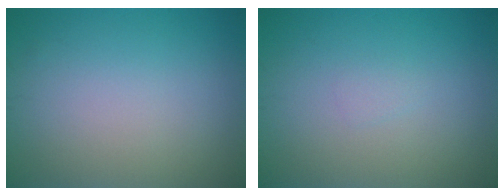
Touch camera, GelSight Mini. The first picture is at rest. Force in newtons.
{"total": 0.6, "press": 0.6, "slide": 0.1}